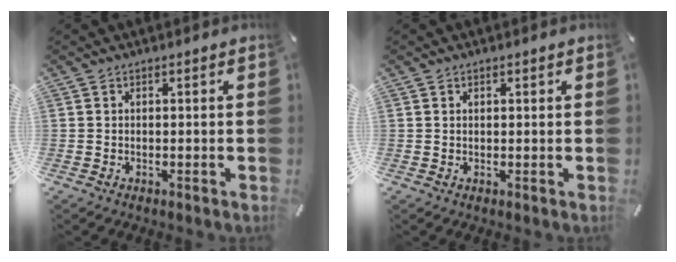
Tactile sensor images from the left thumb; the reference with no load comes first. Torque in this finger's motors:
{"motor_torque": [0.14, -0.07, 0.23, -0.24, -0.06]}